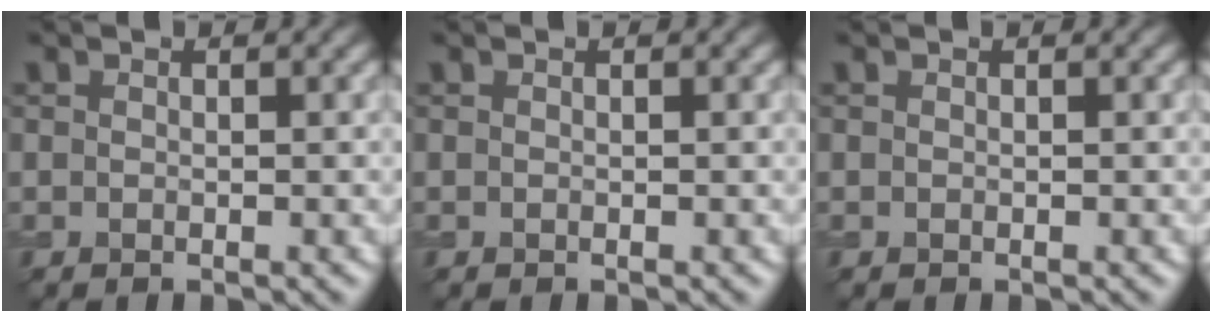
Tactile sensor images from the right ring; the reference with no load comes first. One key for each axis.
{"total": 0.0}
{"total": 0.0}